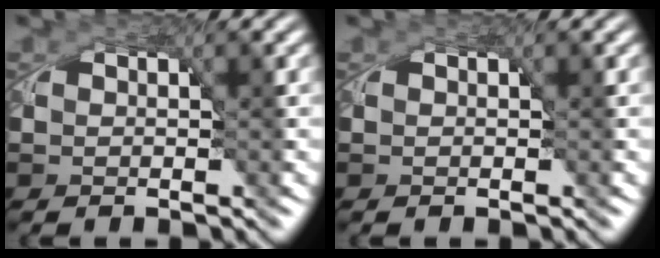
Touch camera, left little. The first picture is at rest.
{"total": 0.0}